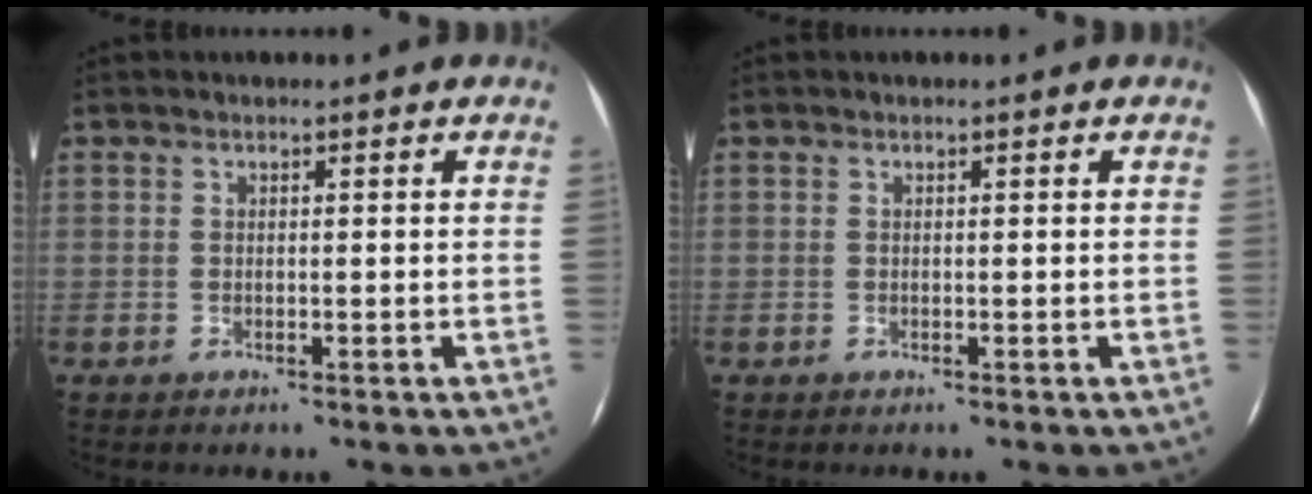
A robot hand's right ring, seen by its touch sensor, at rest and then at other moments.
{"total": 0.0}